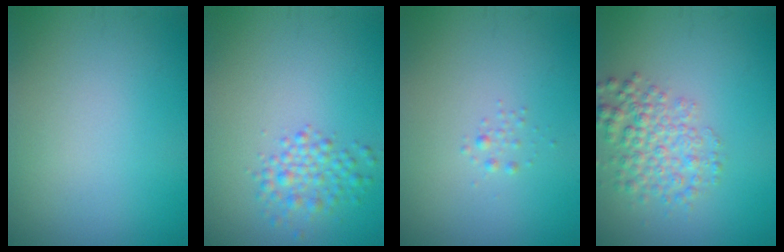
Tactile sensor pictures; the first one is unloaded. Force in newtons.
{"total": 2.5, "press": 2.5, "slide": 0.0}
{"total": 0.6, "press": 0.6, "slide": 0.0}
{"total": 4.0, "press": 4.0, "slide": 0.2}